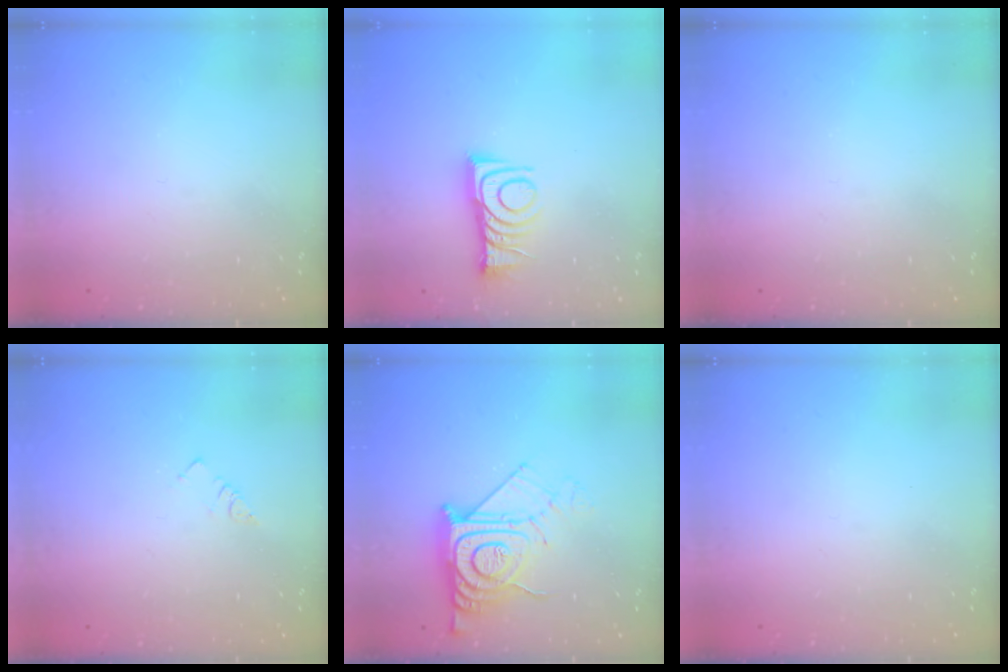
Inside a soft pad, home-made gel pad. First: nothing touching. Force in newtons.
{"total": 10.2, "press": 10.2, "slide": 0.1}
{"total": 0.0}
{"total": 2.9, "press": 2.9, "slide": 0.4}
{"total": 18.7, "press": 18.6, "slide": 1.4}
{"total": 0.0}